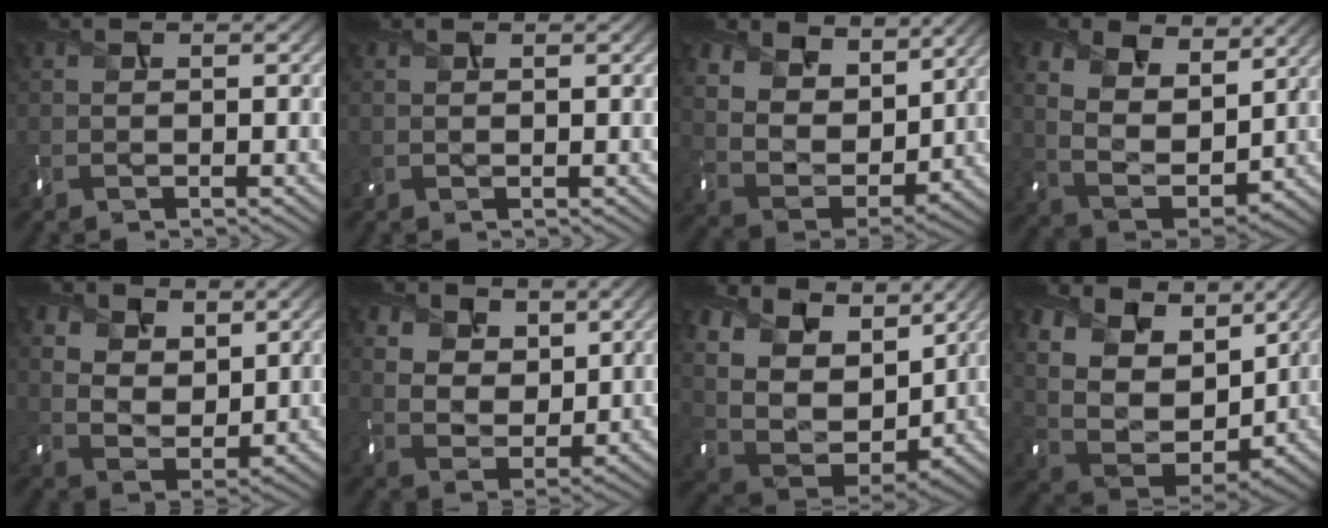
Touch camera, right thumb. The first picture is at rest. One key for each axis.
{"total": 0.0}
{"total": 12.0, "fx": 8.0, "fy": 7.0, "fz": 5.6, "tx": -0.170, "ty": -0.018, "tz": 0.156}
{"total": 11.7, "fx": 6.3, "fy": 6.8, "fz": 7.1, "tx": -0.177, "ty": -0.010, "tz": 0.107}
{"total": 9.0, "fx": 5.9, "fy": 5.1, "fz": 4.5, "tx": -0.121, "ty": -0.025, "tz": 0.113}
{"total": 8.7, "fx": 5.7, "fy": 5.1, "fz": 4.1, "tx": -0.116, "ty": -0.024, "tz": 0.106}
{"total": 14.9, "fx": 8.7, "fy": 8.8, "fz": 8.2, "tx": -0.231, "ty": 0.030, "tz": 0.162}
{"total": 14.5, "fx": 8.5, "fy": 8.7, "fz": 7.9, "tx": -0.219, "ty": 0.033, "tz": 0.152}